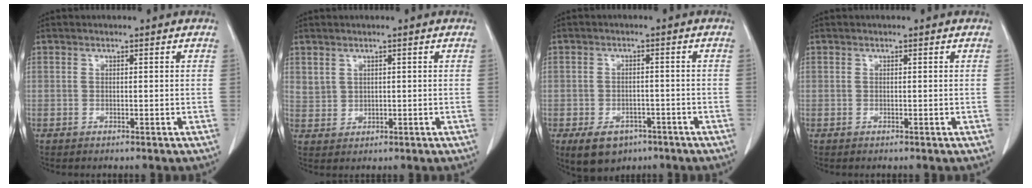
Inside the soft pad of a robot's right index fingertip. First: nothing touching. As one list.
[{"total": 2.4, "force": [1.2, 2.0, 0.6], "torque": [-0.008, 0.004, 0.029]}, {"total": 6.8, "force": [-4.1, 4.4, 3.1], "torque": [-0.054, -0.001, -0.056]}, {"total": 0.0}]